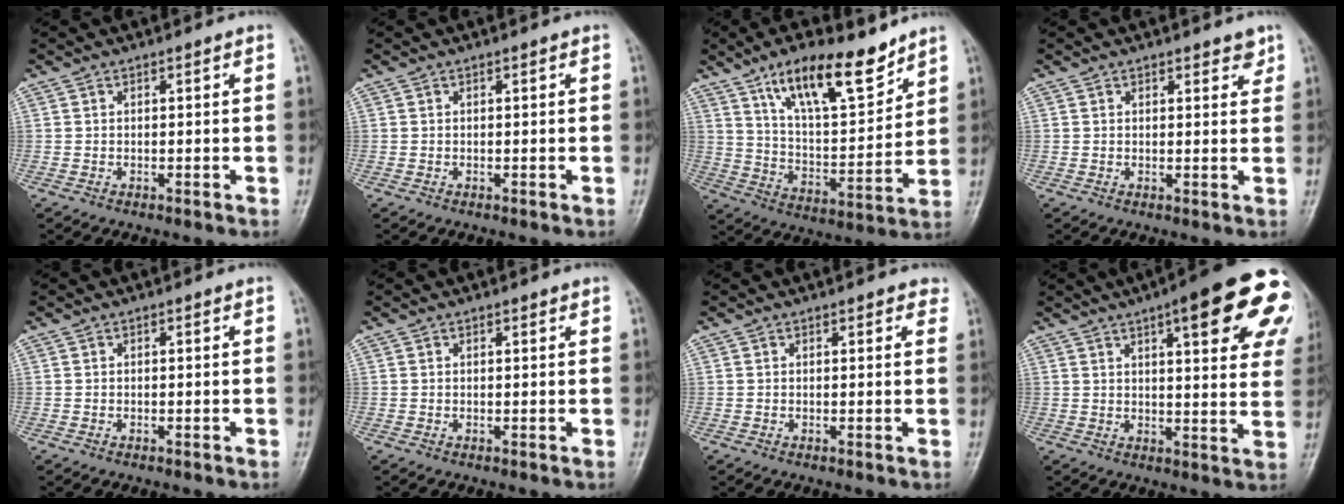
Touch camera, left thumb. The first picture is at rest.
{"total": 0.0}
{"total": 16.6, "force": [11.2, 5.6, 11.0], "torque": [-0.152, -0.062, 0.202]}
{"total": 2.8, "force": [2.0, 1.2, 1.4], "torque": [0.000, -0.010, 0.023]}
{"total": 0.0}
{"total": 0.7, "force": [0.6, 0.2, 0.3], "torque": [-0.005, -0.003, 0.008]}
{"total": 2.2, "force": [1.6, 1.0, 1.2], "torque": [0.005, 0.000, 0.013]}
{"total": 21.8, "force": [10.3, 5.8, 18.3], "torque": [-0.216, -0.019, 0.123]}